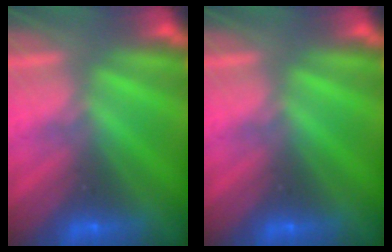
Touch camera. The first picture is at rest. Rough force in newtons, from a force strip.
{"total": 0.0}